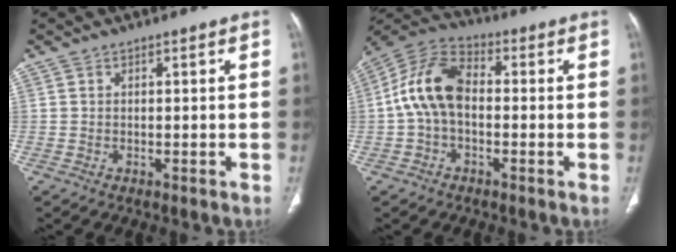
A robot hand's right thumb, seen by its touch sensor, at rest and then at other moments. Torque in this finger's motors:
{"motor_torque": [-0.49, 1.48, 0.94, -0.84, 0.20]}